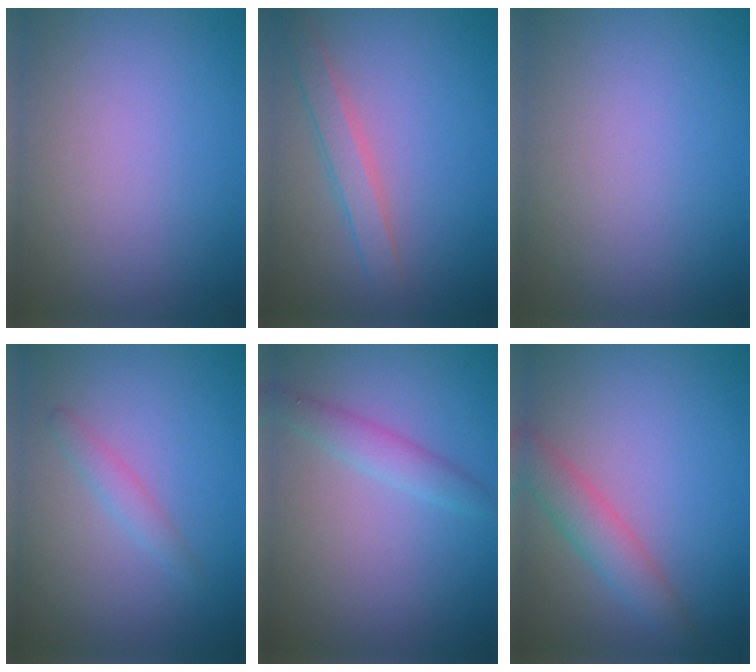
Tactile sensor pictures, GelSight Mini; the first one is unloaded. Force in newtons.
{"total": 2.5, "press": 2.5, "slide": 0.1}
{"total": 0.0}
{"total": 1.4, "press": 1.4, "slide": 0.0}
{"total": 2.0, "press": 2.0, "slide": 0.0}
{"total": 3.4, "press": 3.4, "slide": 0.3}